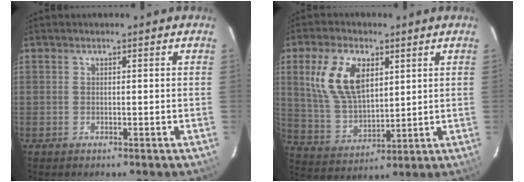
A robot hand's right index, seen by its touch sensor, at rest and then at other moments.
{"total": 13.1, "force": [4.7, 7.3, 9.8], "torque": [-0.199, 0.011, 0.105]}